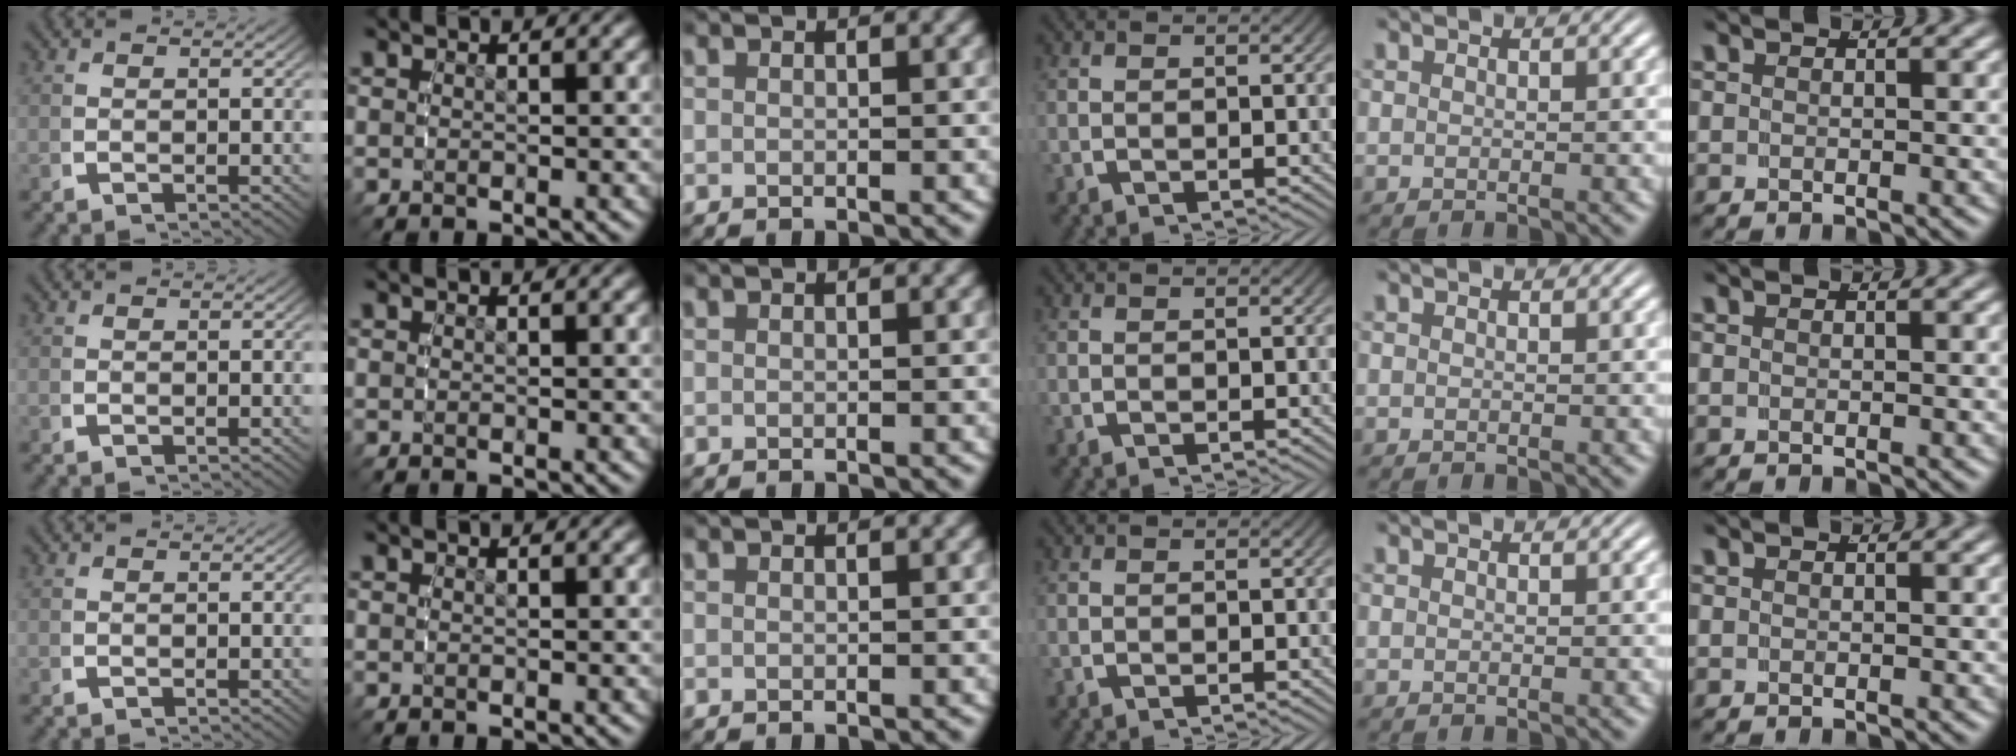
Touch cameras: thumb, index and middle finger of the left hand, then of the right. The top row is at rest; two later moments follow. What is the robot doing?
{"motion": "reach", "object": "plastic wrap"}